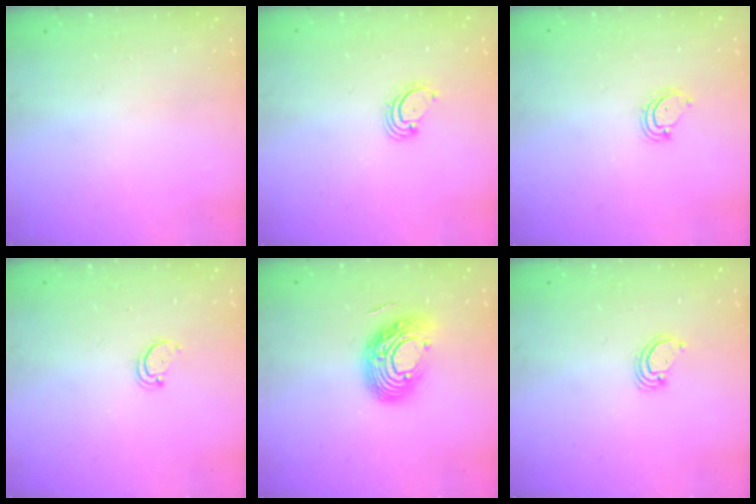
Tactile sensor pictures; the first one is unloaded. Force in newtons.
{"total": 3.1, "press": 3.1, "slide": 0.3}
{"total": 4.2, "press": 4.1, "slide": 0.5}
{"total": 2.2, "press": 2.1, "slide": 0.4}
{"total": 14.5, "press": 14.5, "slide": 1.0}
{"total": 2.3, "press": 2.3, "slide": 0.1}